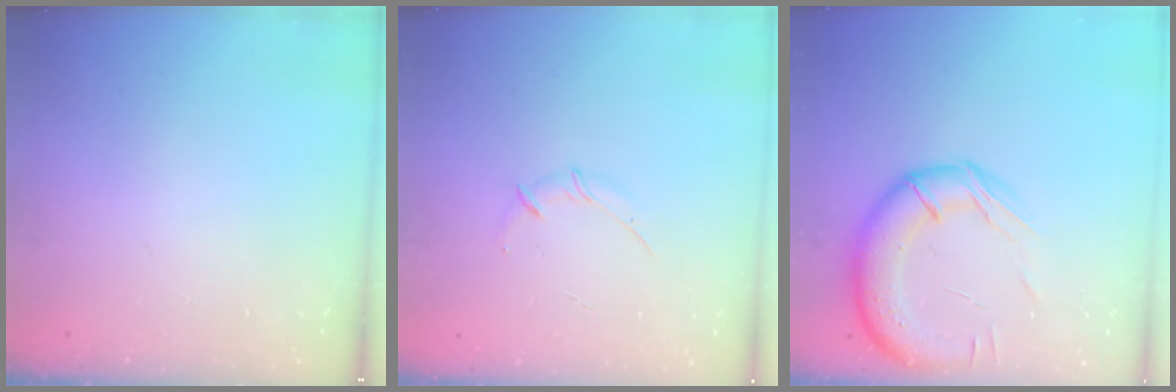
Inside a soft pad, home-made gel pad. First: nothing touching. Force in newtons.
{"total": 3.0, "press": 2.9, "slide": 0.8}
{"total": 16.7, "press": 16.5, "slide": 2.5}